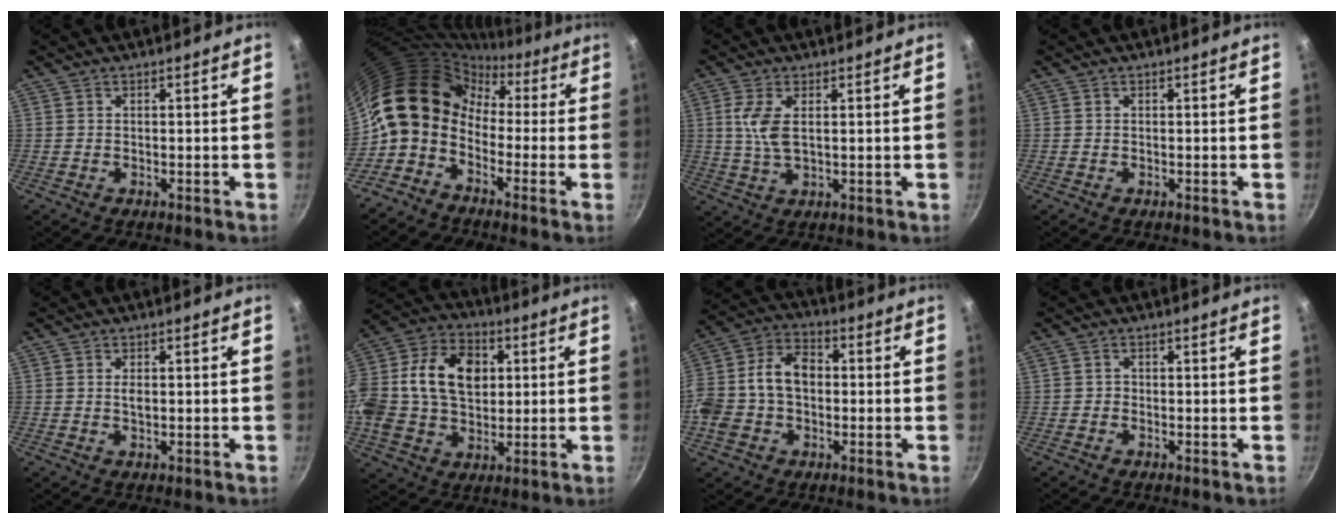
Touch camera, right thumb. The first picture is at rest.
{"total": 13.5, "force": [-1.0, 10.7, 8.2], "torque": [-0.119, 0.046, -0.044]}
{"total": 6.0, "force": [1.3, 2.7, 5.1], "torque": [-0.109, 0.000, 0.030]}
{"total": 0.0}
{"total": 1.6, "force": [0.2, 0.9, 1.3], "torque": [-0.021, 0.001, 0.002]}
{"total": 22.5, "force": [3.1, 16.2, 15.3], "torque": [-0.274, 0.030, 0.045]}
{"total": 14.3, "force": [-0.6, 10.4, 9.9], "torque": [-0.171, 0.040, -0.026]}
{"total": 0.7, "force": [-0.3, 0.6, 0.1], "torque": [0.000, 0.002, -0.007]}